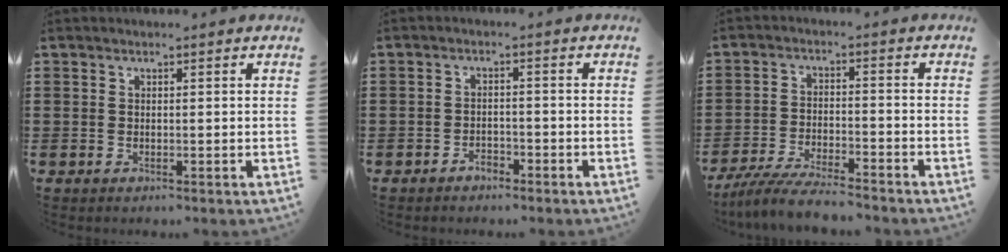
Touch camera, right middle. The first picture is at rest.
{"total": 2.1, "force": [-1.9, 0.8, 0.4], "torque": [-0.014, 0.001, -0.040]}
{"total": 6.4, "force": [-6.0, 0.6, 2.3], "torque": [-0.053, -0.003, -0.117]}